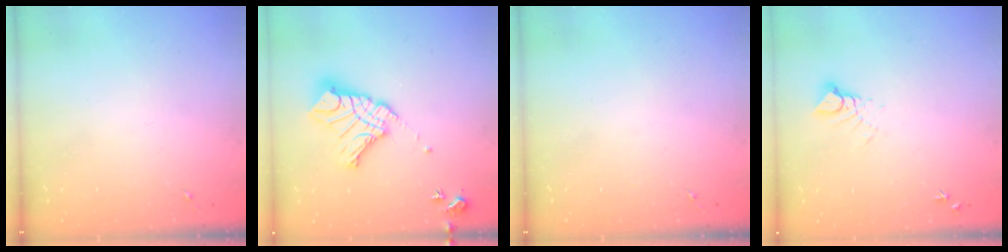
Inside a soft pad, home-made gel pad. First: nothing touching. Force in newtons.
{"total": 16.9, "press": 16.8, "slide": 1.8}
{"total": 0.0}
{"total": 3.9, "press": 3.9, "slide": 0.3}